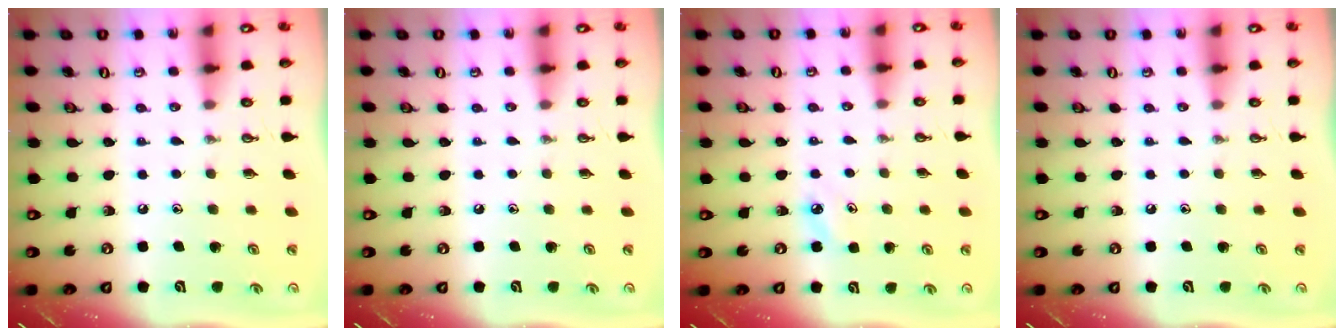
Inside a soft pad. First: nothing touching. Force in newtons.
{"total": 0.0}
{"total": 4.8, "press": 4.8, "slide": 0.8}
{"total": 0.0}